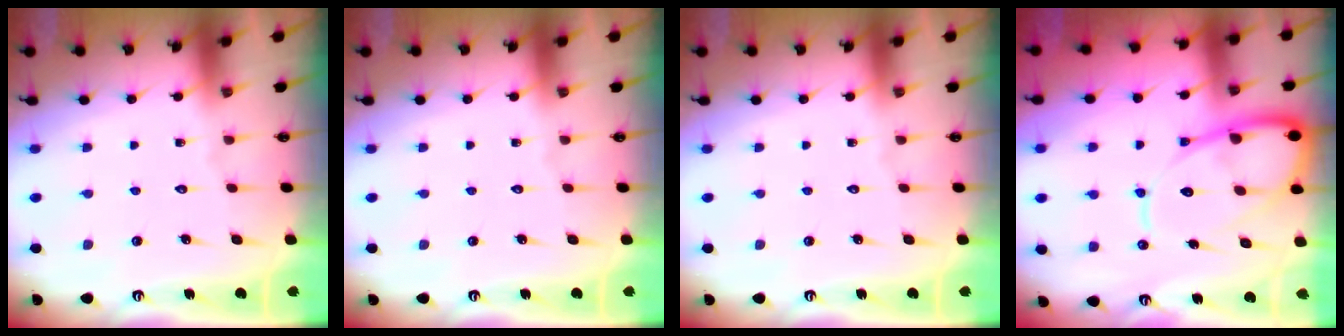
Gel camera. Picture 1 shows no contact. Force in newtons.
{"total": 0.0}
{"total": 0.0}
{"total": 14.8, "press": 14.7, "slide": 1.5}